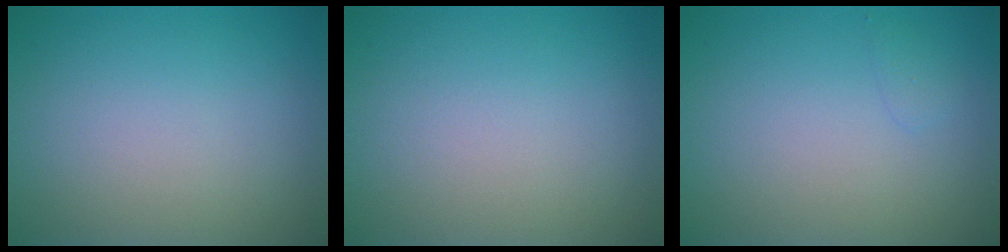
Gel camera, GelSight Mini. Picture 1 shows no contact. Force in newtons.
{"total": 0.0}
{"total": 0.6, "press": 0.6, "slide": 0.1}